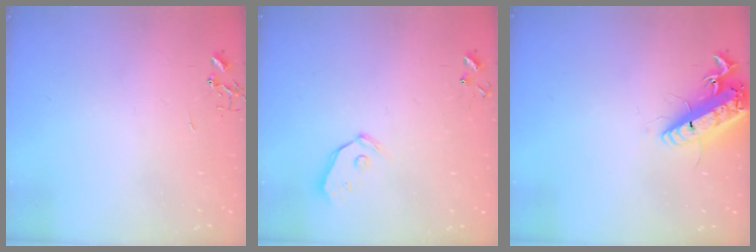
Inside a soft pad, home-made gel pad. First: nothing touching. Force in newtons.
{"total": 5.4, "press": 5.4, "slide": 0.6}
{"total": 16.9, "press": 16.6, "slide": 3.3}